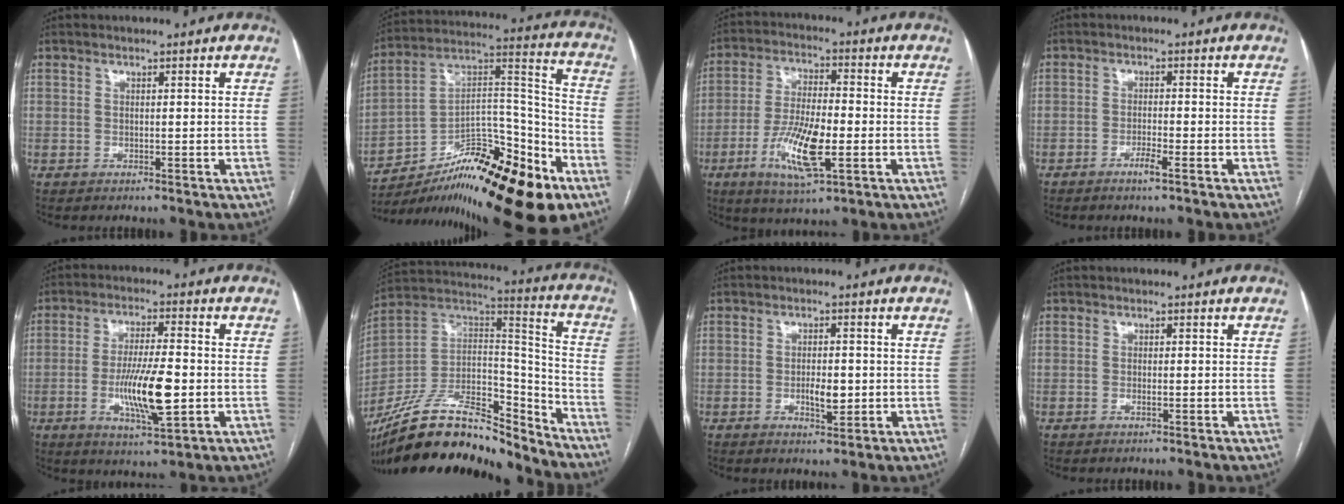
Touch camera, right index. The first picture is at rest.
{"total": 25.3, "force": [-15.8, 5.6, 19.0], "torque": [-0.264, 0.025, -0.247]}
{"total": 11.7, "force": [-3.6, 2.8, 10.7], "torque": [-0.214, -0.010, -0.063]}
{"total": 2.5, "force": [-1.7, 0.0, 1.9], "torque": [-0.038, -0.002, -0.030]}
{"total": 11.1, "force": [-2.2, 1.8, 10.8], "torque": [-0.201, -0.012, -0.036]}
{"total": 26.2, "force": [-22.1, 7.4, 12.1], "torque": [-0.225, 0.024, -0.371]}
{"total": 3.8, "force": [-0.7, 1.4, 3.5], "torque": [-0.060, -0.001, -0.008]}
{"total": 0.7, "force": [-0.3, 0.1, 0.6], "torque": [-0.015, -0.001, -0.005]}